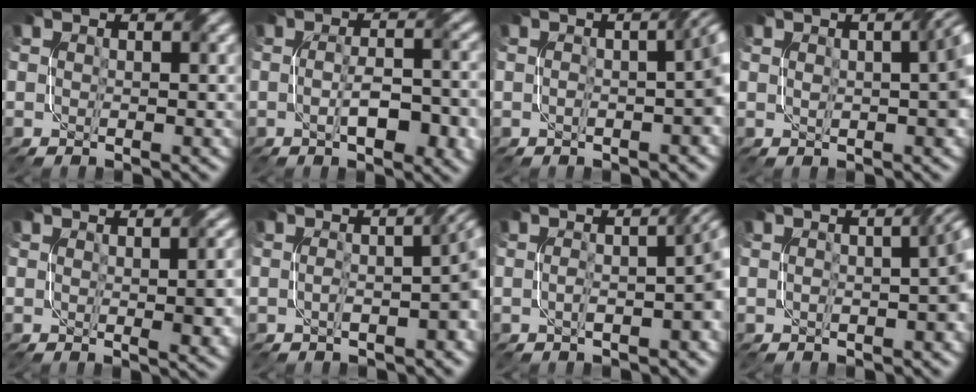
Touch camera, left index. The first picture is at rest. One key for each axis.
{"total": 5.8, "fx": -1.4, "fy": 1.8, "fz": 5.3, "tx": -0.091, "ty": -0.003, "tz": -0.020}
{"total": 3.9, "fx": -0.6, "fy": 1.0, "fz": 3.7, "tx": -0.051, "ty": 0.008, "tz": -0.010}
{"total": 3.5, "fx": 0.4, "fy": 0.9, "fz": 3.4, "tx": -0.049, "ty": 0.009, "tz": 0.008}
{"total": 4.5, "fx": 0.1, "fy": 1.2, "fz": 4.4, "tx": -0.044, "ty": 0.005, "tz": 0.006}
{"total": 4.8, "fx": -1.1, "fy": 1.4, "fz": 4.5, "tx": -0.062, "ty": 0.007, "tz": -0.016}
{"total": 4.8, "fx": -0.9, "fy": 1.4, "fz": 4.5, "tx": -0.060, "ty": 0.008, "tz": -0.013}
{"total": 3.4, "fx": -0.6, "fy": 0.8, "fz": 3.3, "tx": -0.048, "ty": 0.009, "tz": -0.010}